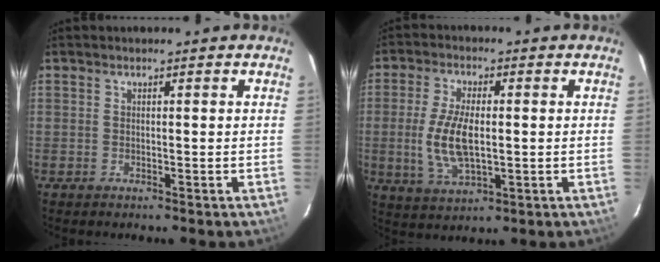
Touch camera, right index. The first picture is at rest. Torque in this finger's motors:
{"motor_torque": [1.52, -0.18, 0.84, 0.21]}